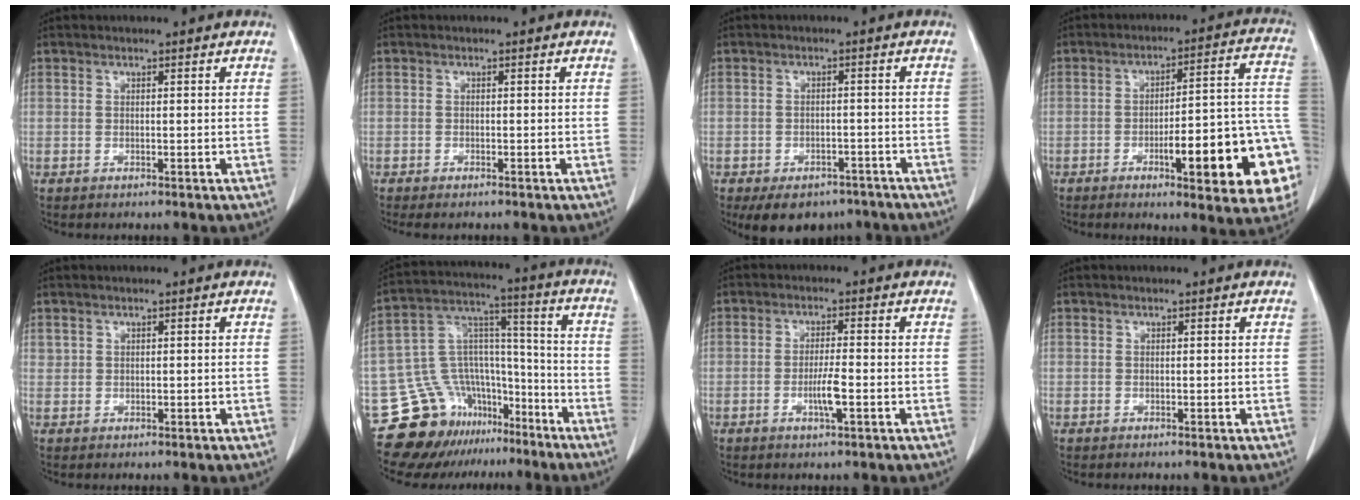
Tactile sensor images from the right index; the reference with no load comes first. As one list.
[{"total": 1.2, "force": [-1.1, 0.3, 0.6], "torque": [-0.010, -0.003, -0.014]}, {"total": 9.5, "force": [-7.0, 5.7, 3.1], "torque": [-0.037, 0.003, -0.092]}, {"total": 19.1, "force": [-6.1, 3.1, 17.9], "torque": [-0.145, 0.026, -0.070]}, {"total": 0.7, "force": [0.4, 0.5, 0.2], "torque": [0.000, 0.004, 0.010]}, {"total": 16.0, "force": [-11.7, 10.0, 4.5], "torque": [-0.070, 0.087, -0.191]}, {"total": 3.8, "force": [-1.2, 0.2, 3.6], "torque": [-0.068, -0.004, -0.022]}, {"total": 0.0}]